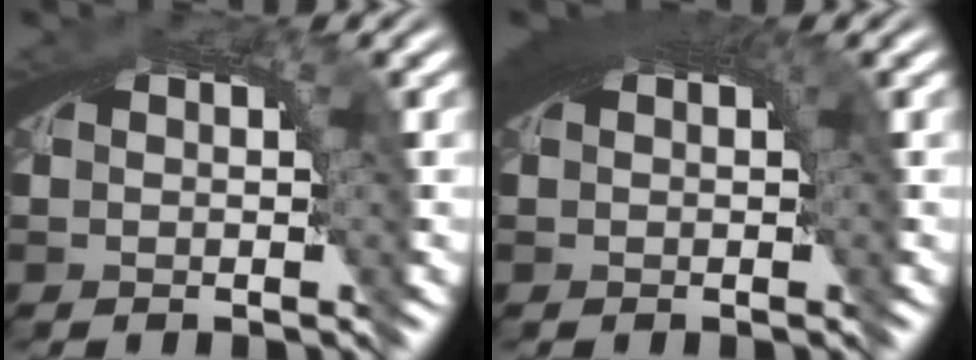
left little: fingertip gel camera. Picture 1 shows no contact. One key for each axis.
{"total": 3.2, "fx": 1.2, "fy": 1.0, "fz": 2.8, "tx": -0.036, "ty": 0.011, "tz": 0.015}